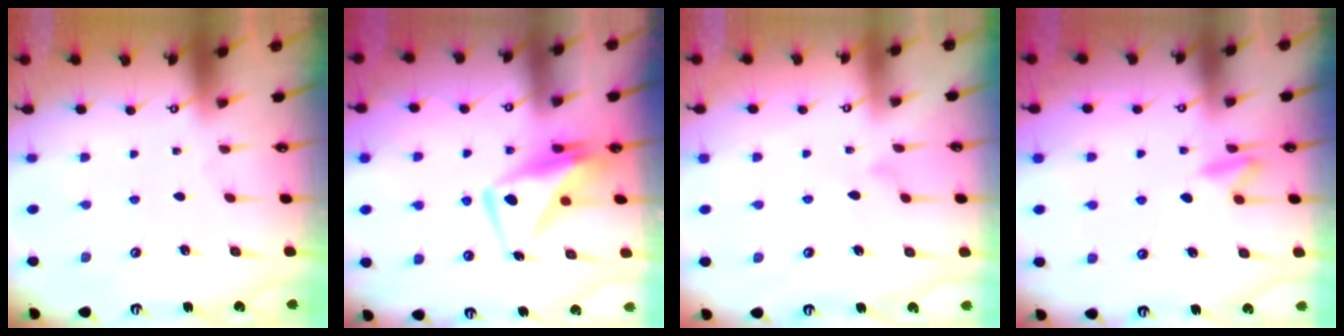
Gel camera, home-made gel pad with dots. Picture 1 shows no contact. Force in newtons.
{"total": 10.3, "press": 10.2, "slide": 1.0}
{"total": 8.2, "press": 8.2, "slide": 0.3}
{"total": 8.0, "press": 7.9, "slide": 1.0}